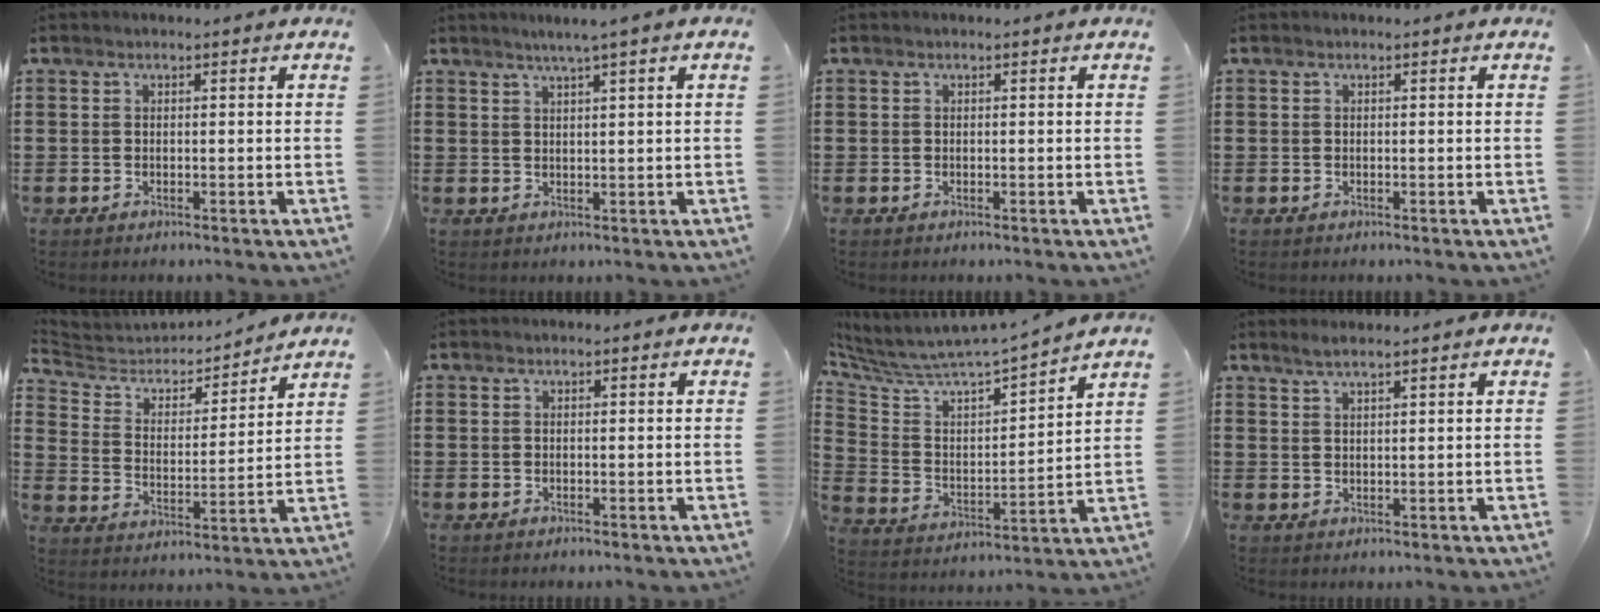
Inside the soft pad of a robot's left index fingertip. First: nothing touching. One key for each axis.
{"total": 2.3, "fx": 1.5, "fy": -0.5, "fz": 1.7, "tx": -0.034, "ty": -0.002, "tz": 0.026}
{"total": 0.0}
{"total": 0.0}
{"total": 4.4, "fx": 4.1, "fy": 1.7, "fz": 0.4, "tx": -0.040, "ty": -0.032, "tz": 0.062}
{"total": 0.0}
{"total": 5.4, "fx": 5.1, "fy": 0.4, "fz": 1.7, "tx": -0.066, "ty": -0.054, "tz": 0.078}
{"total": 1.9, "fx": 1.7, "fy": -0.2, "fz": 0.8, "tx": -0.019, "ty": 0.001, "tz": 0.032}